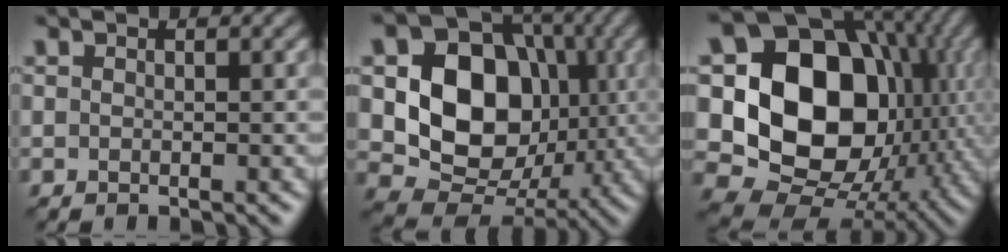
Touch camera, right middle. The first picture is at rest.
{"total": 12.1, "force": [0.9, 9.4, 7.5], "torque": [-0.125, -0.003, 0.008]}
{"total": 16.2, "force": [0.7, 12.4, 10.5], "torque": [-0.164, -0.008, 0.002]}